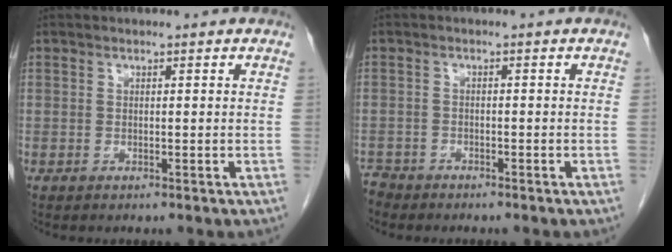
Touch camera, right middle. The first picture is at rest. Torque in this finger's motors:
{"motor_torque": [0.82, -1.32, 0.99, 0.14]}